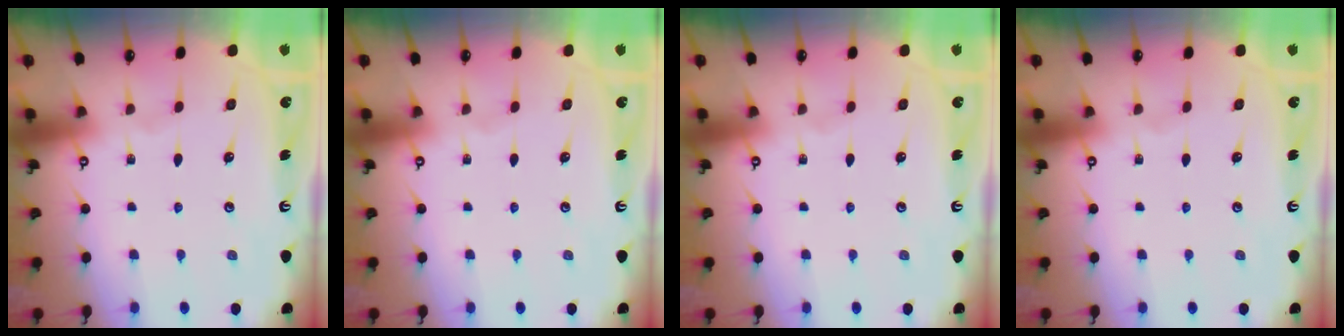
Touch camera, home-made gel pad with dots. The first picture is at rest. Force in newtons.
{"total": 0.0}
{"total": 0.0}
{"total": 0.0}